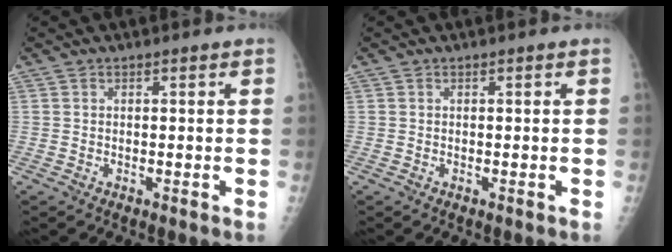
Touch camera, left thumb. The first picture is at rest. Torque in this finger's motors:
{"motor_torque": [0.02, 0.02, -0.02, -0.02, 0.00]}